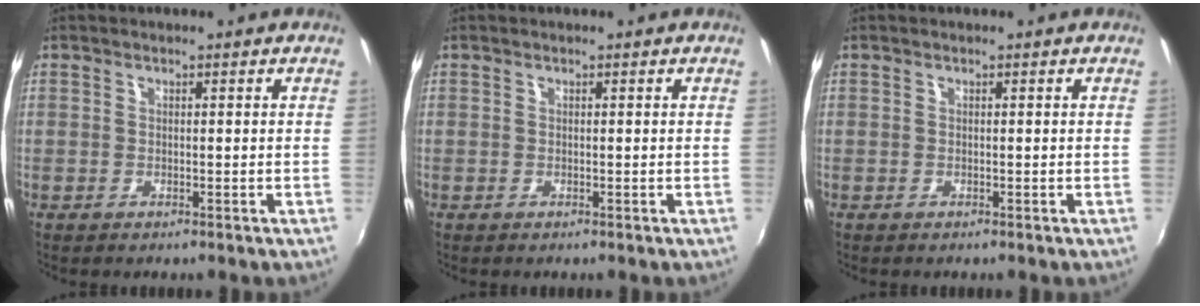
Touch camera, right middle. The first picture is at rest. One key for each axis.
{"total": 0.0}
{"total": 0.0}